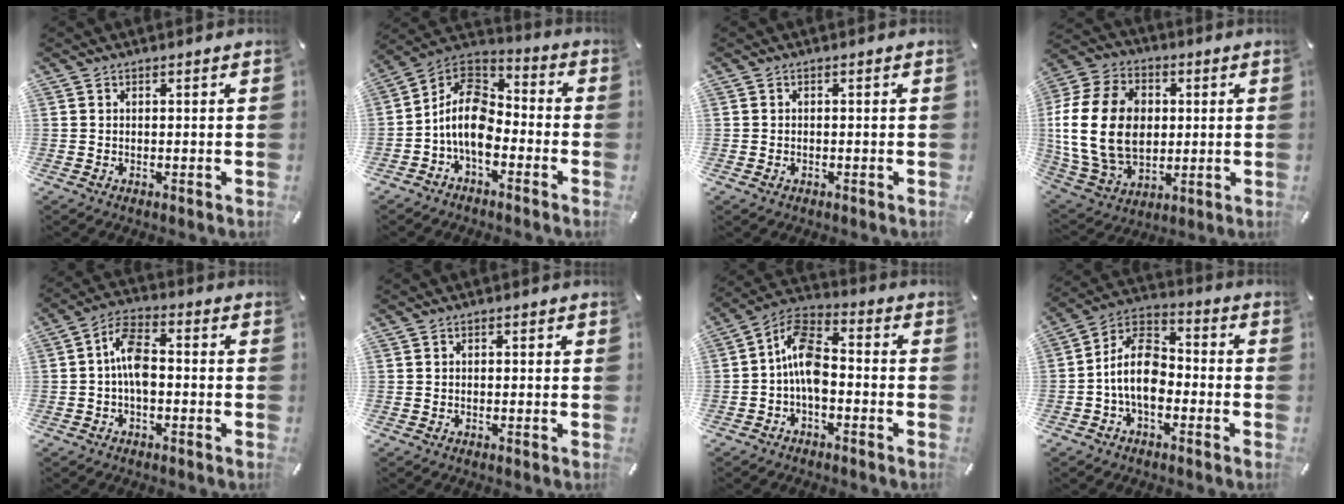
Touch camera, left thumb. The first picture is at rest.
{"total": 12.2, "force": [-4.7, 7.8, 8.2], "torque": [-0.181, 0.015, -0.094]}
{"total": 0.9, "force": [-0.4, 0.7, 0.5], "torque": [-0.010, 0.001, -0.008]}
{"total": 20.7, "force": [1.1, 15.5, 13.7], "torque": [-0.292, 0.005, 0.017]}
{"total": 8.1, "force": [-1.2, 4.4, 6.7], "torque": [-0.135, 0.017, -0.023]}
{"total": 0.6, "force": [-0.1, 0.6, 0.3], "torque": [-0.004, 0.004, -0.003]}
{"total": 10.0, "force": [-2.3, 6.1, 7.7], "torque": [-0.162, 0.011, -0.040]}
{"total": 12.0, "force": [-3.4, 7.6, 8.6], "torque": [-0.189, 0.017, -0.066]}